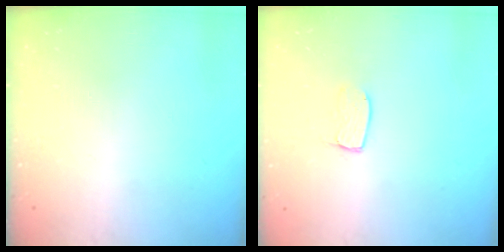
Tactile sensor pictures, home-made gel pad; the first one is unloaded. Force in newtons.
{"total": 4.9, "press": 4.8, "slide": 0.4}